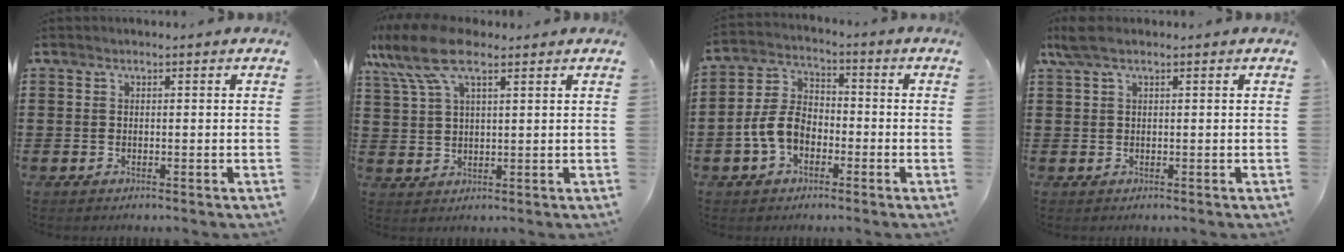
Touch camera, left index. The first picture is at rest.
{"total": 10.3, "force": [6.0, 4.2, 7.3], "torque": [-0.173, -0.005, 0.106]}
{"total": 6.8, "force": [-2.5, 4.6, 4.3], "torque": [-0.113, 0.008, -0.056]}
{"total": 2.1, "force": [1.0, 0.5, 1.7], "torque": [-0.035, 0.002, 0.019]}